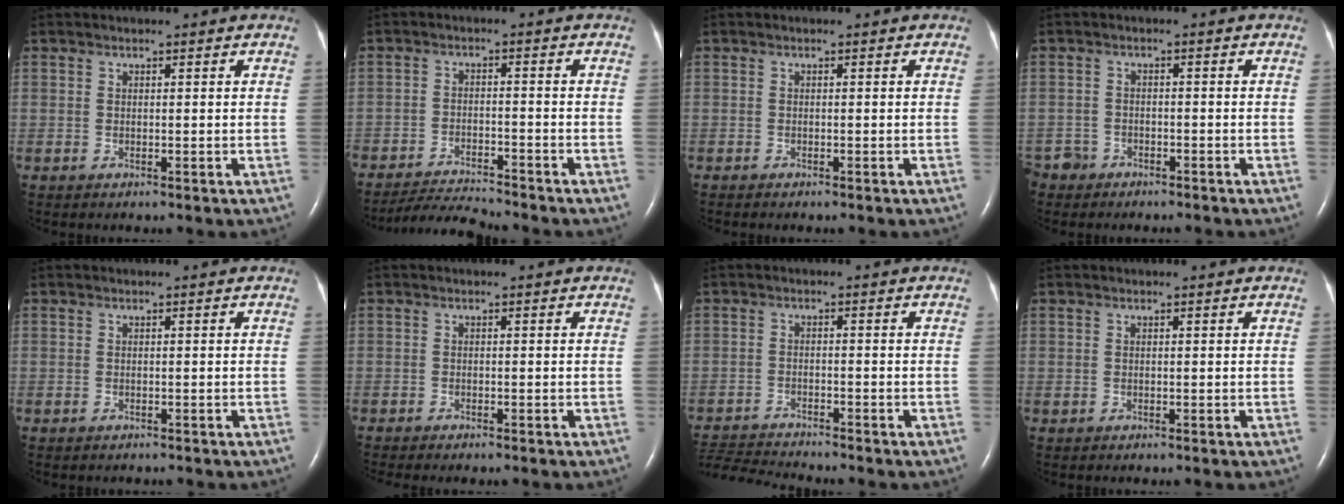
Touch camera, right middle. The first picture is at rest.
{"total": 6.4, "force": [-6.3, -0.5, 0.8], "torque": [-0.014, -0.017, -0.112]}
{"total": 1.1, "force": [-0.9, 0.2, 0.6], "torque": [-0.011, -0.003, -0.007]}
{"total": 3.9, "force": [-3.2, 2.2, -0.4], "torque": [0.000, 0.003, -0.060]}
{"total": 0.6, "force": [-0.6, 0.2, 0.2], "torque": [-0.009, -0.001, -0.007]}
{"total": 2.9, "force": [-2.5, 0.3, 1.5], "torque": [-0.020, -0.006, -0.027]}
{"total": 6.8, "force": [-6.7, -0.9, 0.8], "torque": [-0.017, -0.011, -0.120]}
{"total": 0.0}